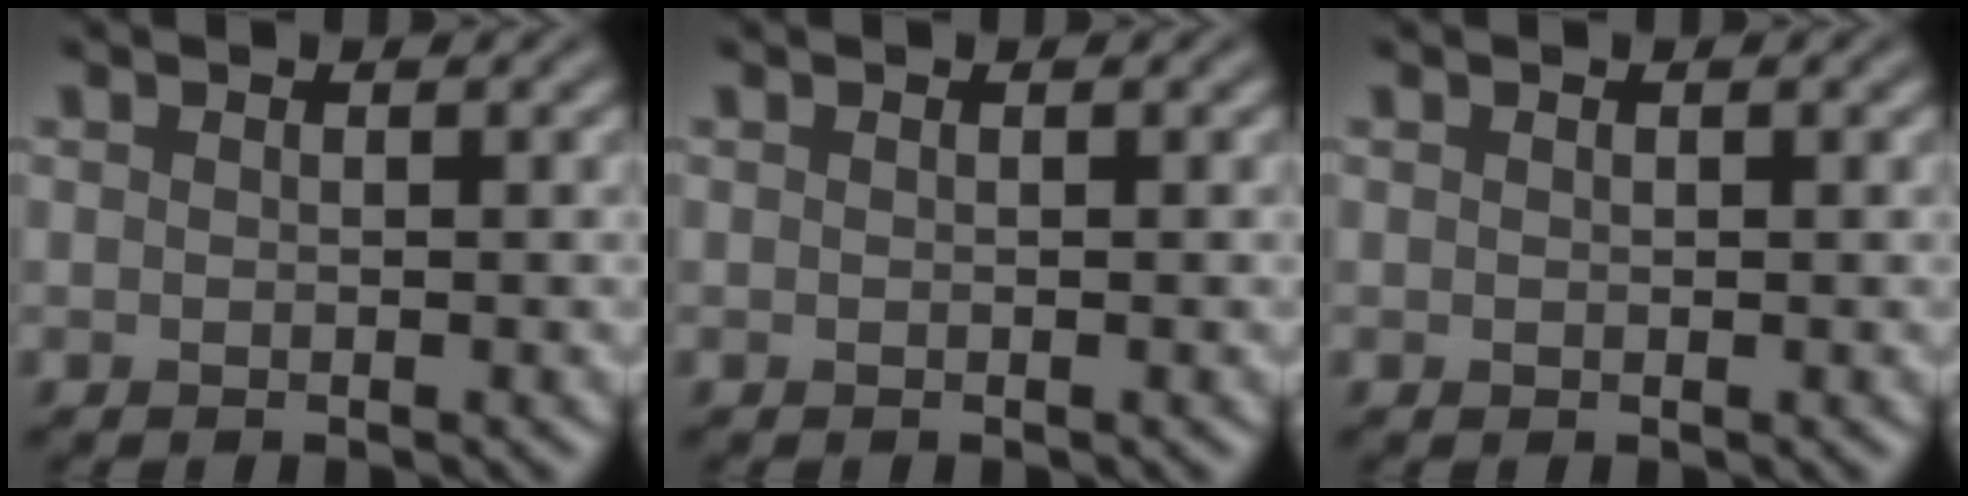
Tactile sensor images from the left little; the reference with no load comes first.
{"total": 0.0}
{"total": 0.0}